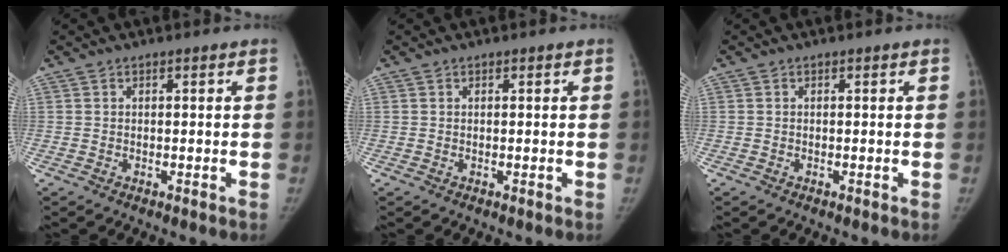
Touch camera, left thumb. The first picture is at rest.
{"total": 0.0}
{"total": 0.0}